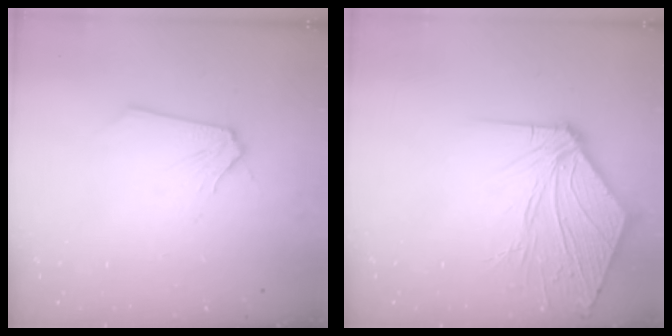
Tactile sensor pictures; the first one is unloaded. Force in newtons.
{"total": 11.4, "press": 11.2, "slide": 2.1}